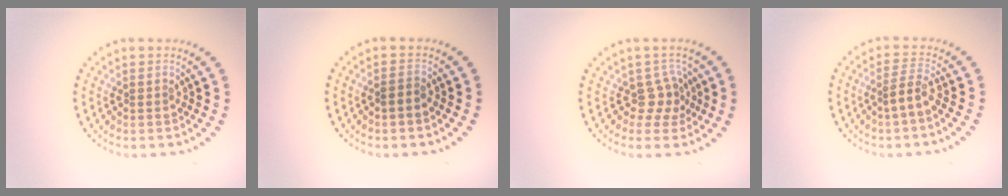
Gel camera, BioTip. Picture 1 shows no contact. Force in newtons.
{"total": 1.0, "press": 0.9, "slide": 0.4}
{"total": 2.2, "press": 1.5, "slide": 1.6}
{"total": 1.9, "press": 1.3, "slide": 1.4}